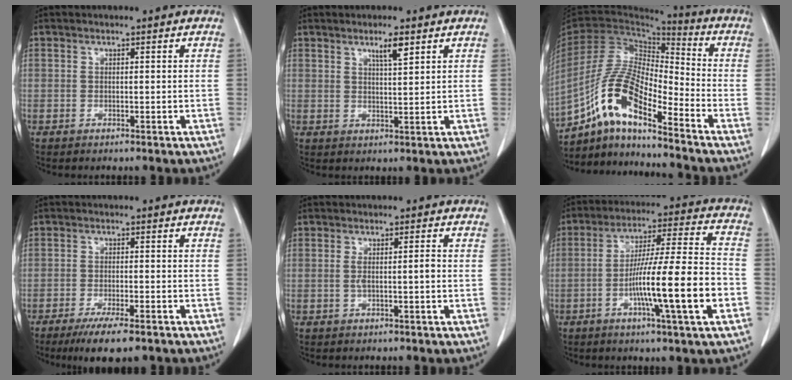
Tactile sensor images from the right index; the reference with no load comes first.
{"total": 3.2, "force": [2.0, 0.2, 2.5], "torque": [-0.046, -0.003, 0.035]}
{"total": 13.5, "force": [-8.4, 3.0, 10.1], "torque": [-0.215, 0.011, -0.157]}
{"total": 7.5, "force": [-5.3, 1.2, 5.1], "torque": [-0.079, -0.015, -0.080]}
{"total": 2.2, "force": [-0.3, 0.1, 2.2], "torque": [-0.041, 0.003, -0.005]}
{"total": 15.9, "force": [-4.9, 0.0, 15.2], "torque": [-0.257, 0.000, -0.082]}